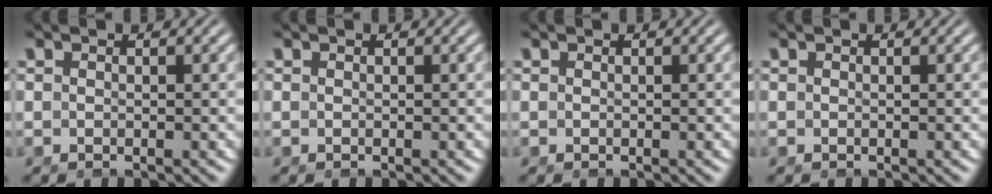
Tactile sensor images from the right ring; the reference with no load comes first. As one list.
[{"total": 0.0}, {"total": 0.0}, {"total": 0.0}]